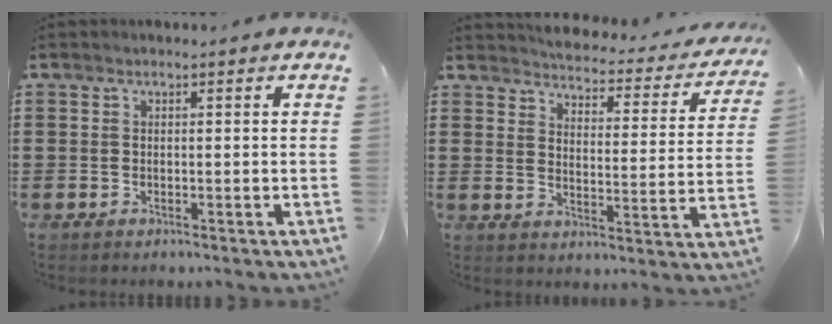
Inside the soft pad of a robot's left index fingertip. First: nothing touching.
{"total": 3.2, "force": [3.2, 0.1, 0.4], "torque": [-0.030, -0.030, 0.047]}